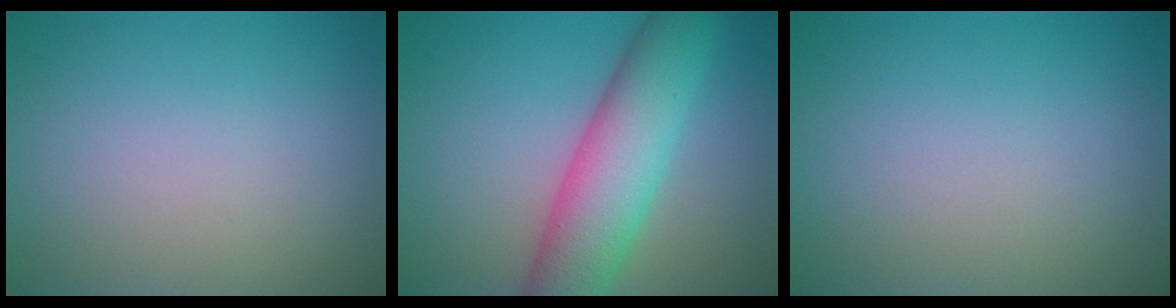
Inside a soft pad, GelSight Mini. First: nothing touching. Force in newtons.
{"total": 8.2, "press": 8.2, "slide": 0.5}
{"total": 0.0}